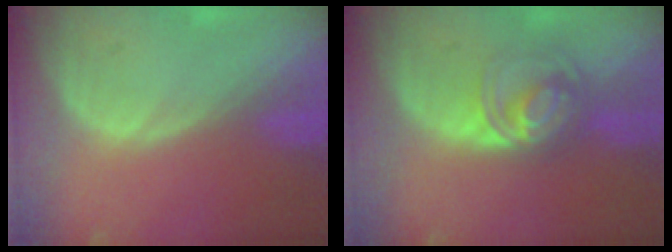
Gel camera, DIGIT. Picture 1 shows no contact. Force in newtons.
{"total": 6.5, "press": 5.8, "slide": 2.9}